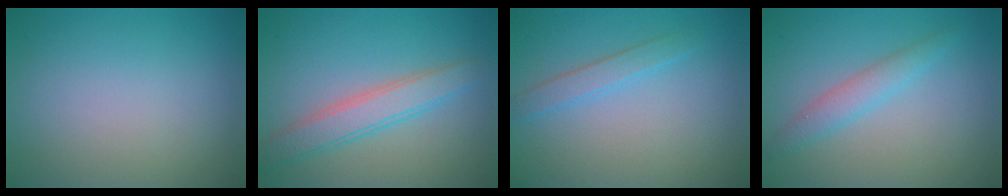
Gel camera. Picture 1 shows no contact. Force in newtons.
{"total": 3.6, "press": 3.5, "slide": 0.2}
{"total": 1.7, "press": 1.7, "slide": 0.1}
{"total": 2.2, "press": 2.2, "slide": 0.1}